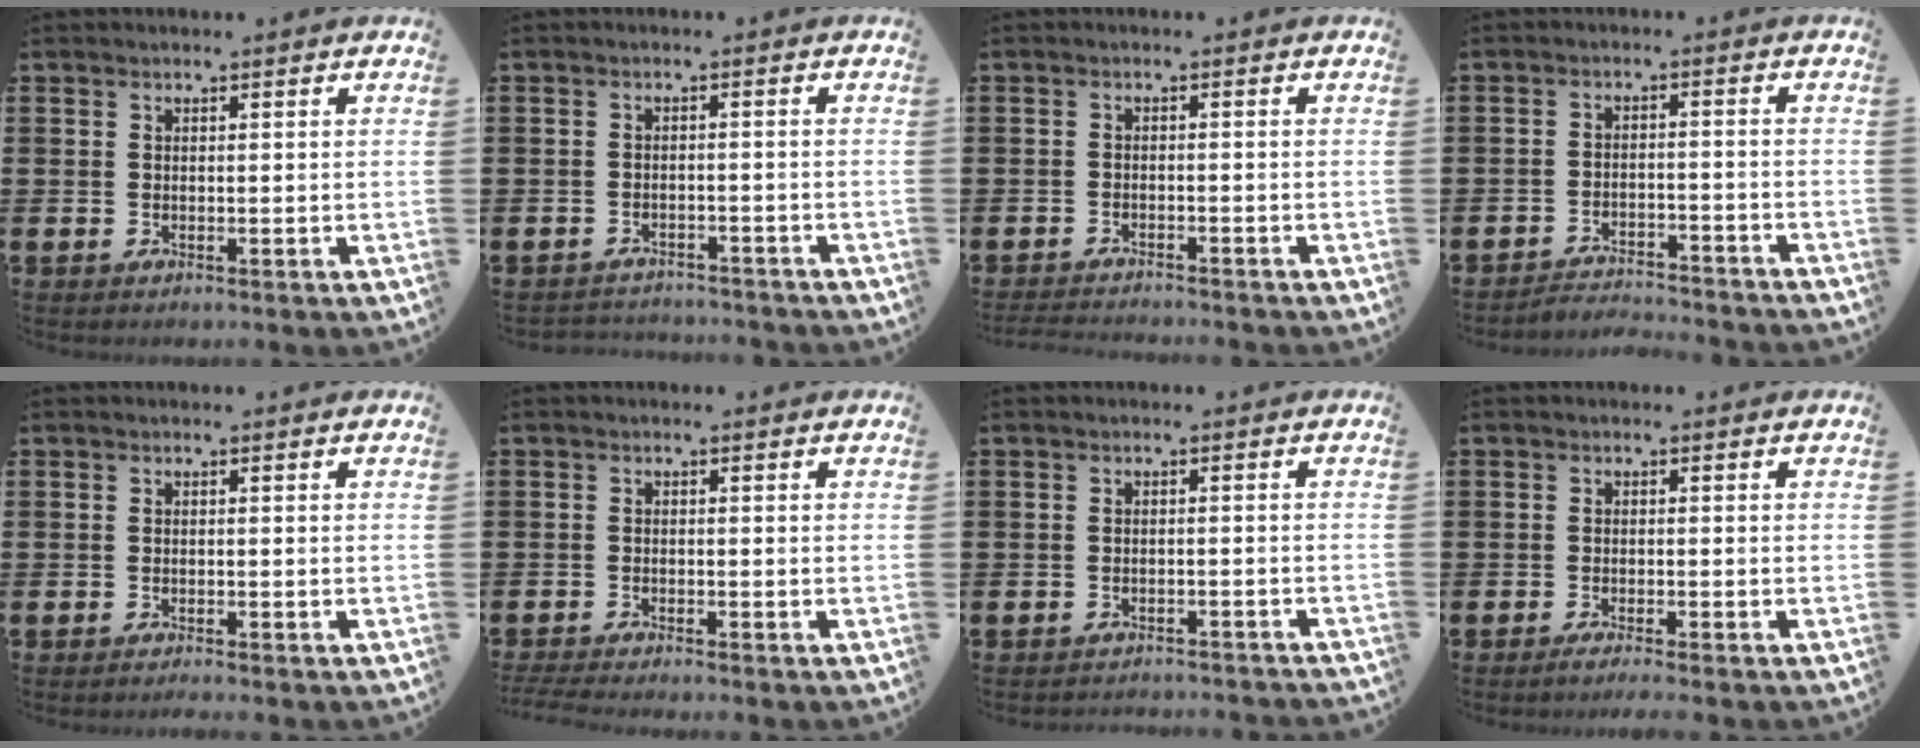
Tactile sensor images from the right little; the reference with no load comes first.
{"total": 1.8, "force": [-1.8, 0.0, -0.3], "torque": [-0.002, 0.004, -0.041]}
{"total": 1.5, "force": [-1.5, -0.1, 0.2], "torque": [-0.003, 0.001, -0.030]}
{"total": 2.9, "force": [-2.9, 0.0, -0.1], "torque": [-0.004, 0.003, -0.063]}
{"total": 0.6, "force": [-0.5, 0.0, 0.2], "torque": [-0.005, -0.003, -0.010]}
{"total": 1.4, "force": [-1.3, -0.1, 0.6], "torque": [-0.009, 0.001, -0.025]}
{"total": 1.4, "force": [-1.4, -0.1, -0.1], "torque": [0.000, 0.005, -0.030]}
{"total": 1.2, "force": [-0.9, -0.1, 0.8], "torque": [-0.010, -0.001, -0.017]}